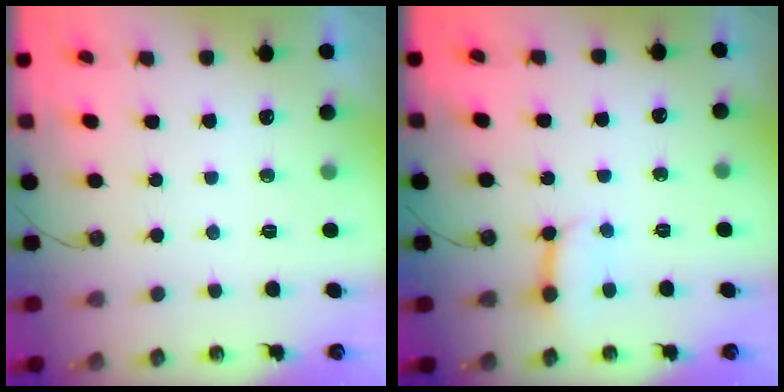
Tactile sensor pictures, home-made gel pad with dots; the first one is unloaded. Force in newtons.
{"total": 4.5, "press": 4.5, "slide": 0.6}